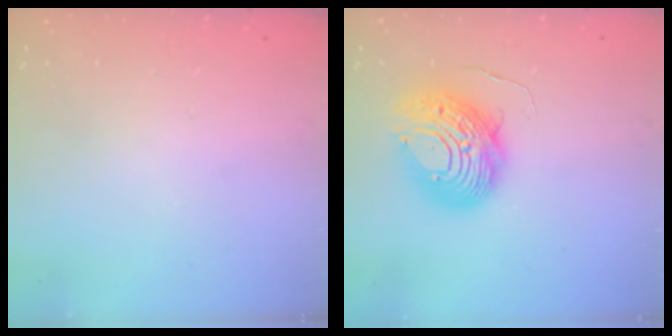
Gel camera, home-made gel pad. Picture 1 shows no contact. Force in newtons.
{"total": 13.2, "press": 13.1, "slide": 1.5}